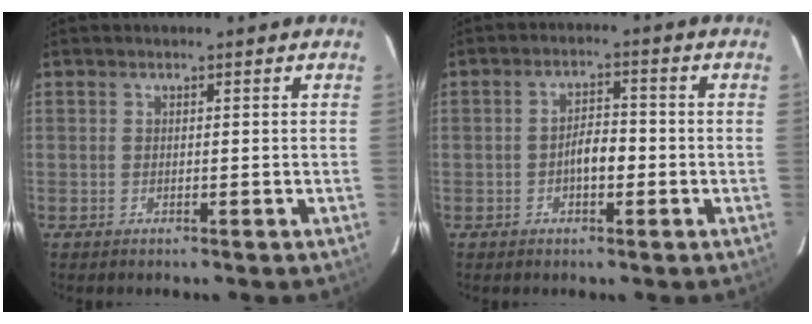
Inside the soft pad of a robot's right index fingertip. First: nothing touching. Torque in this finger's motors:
{"motor_torque": [0.49, -0.28, 0.33, 0.07]}